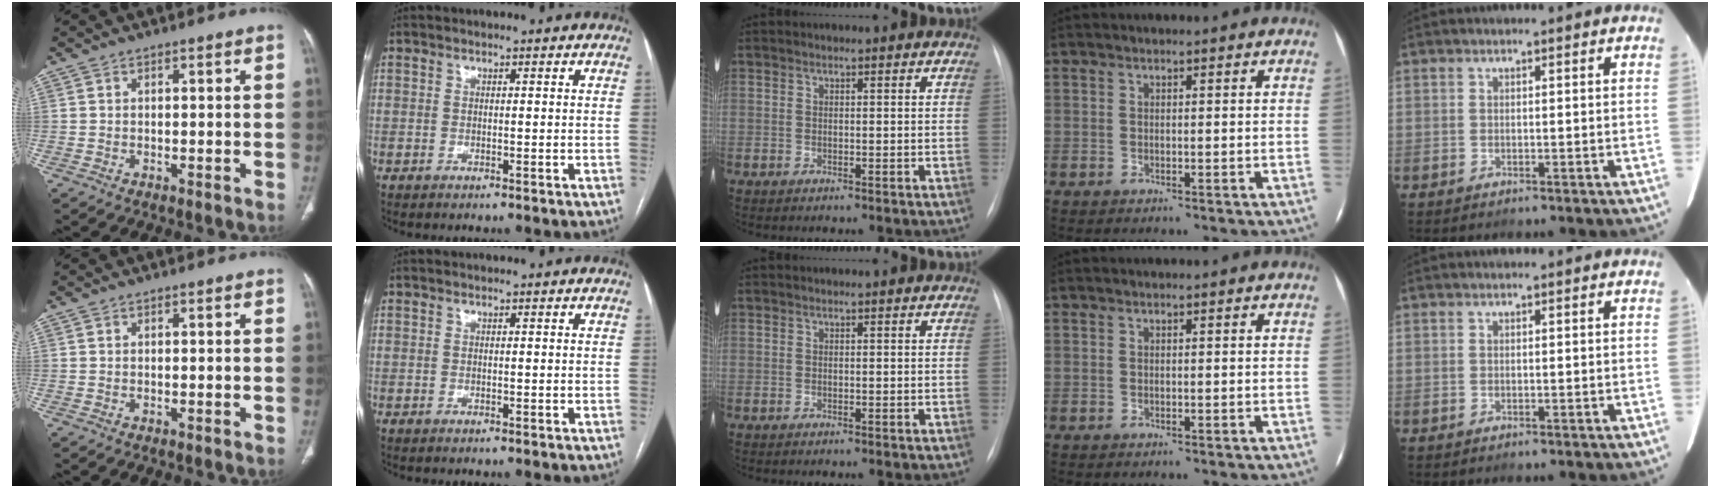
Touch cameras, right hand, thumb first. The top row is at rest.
{}